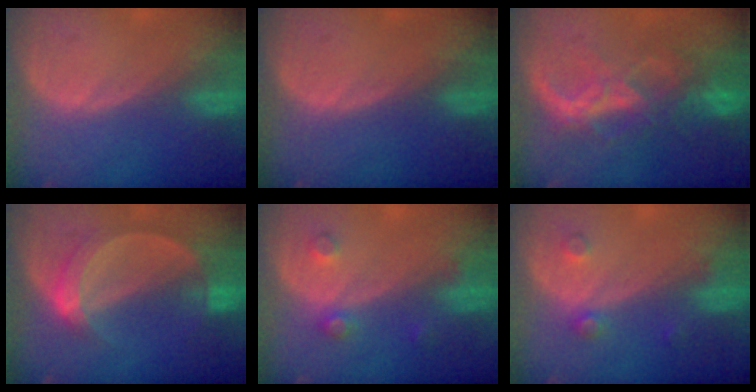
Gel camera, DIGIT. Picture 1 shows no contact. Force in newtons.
{"total": 0.0}
{"total": 8.9, "press": 7.6, "slide": 4.8}
{"total": 5.7, "press": 5.2, "slide": 2.4}
{"total": 2.6, "press": 2.6, "slide": 0.3}
{"total": 2.3, "press": 2.3, "slide": 0.2}